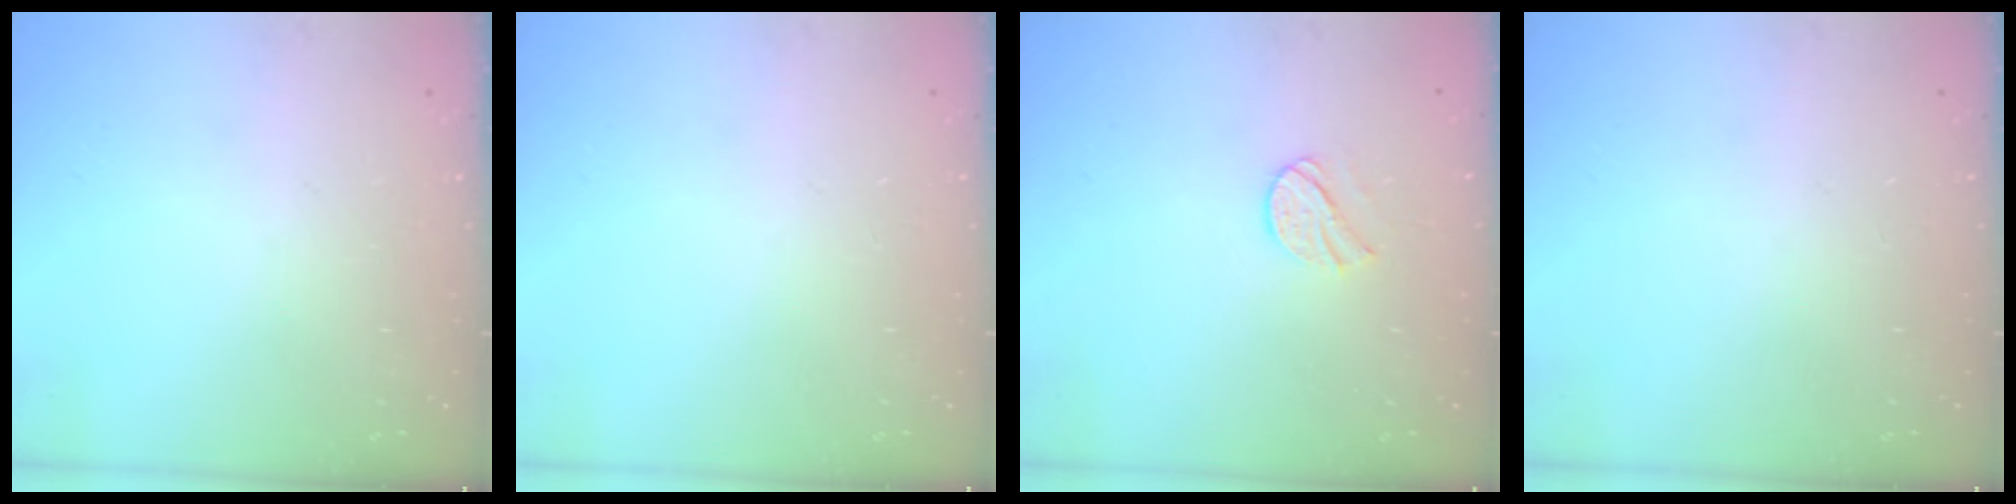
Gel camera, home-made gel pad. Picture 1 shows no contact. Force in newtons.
{"total": 0.0}
{"total": 7.4, "press": 7.4, "slide": 0.5}
{"total": 0.0}